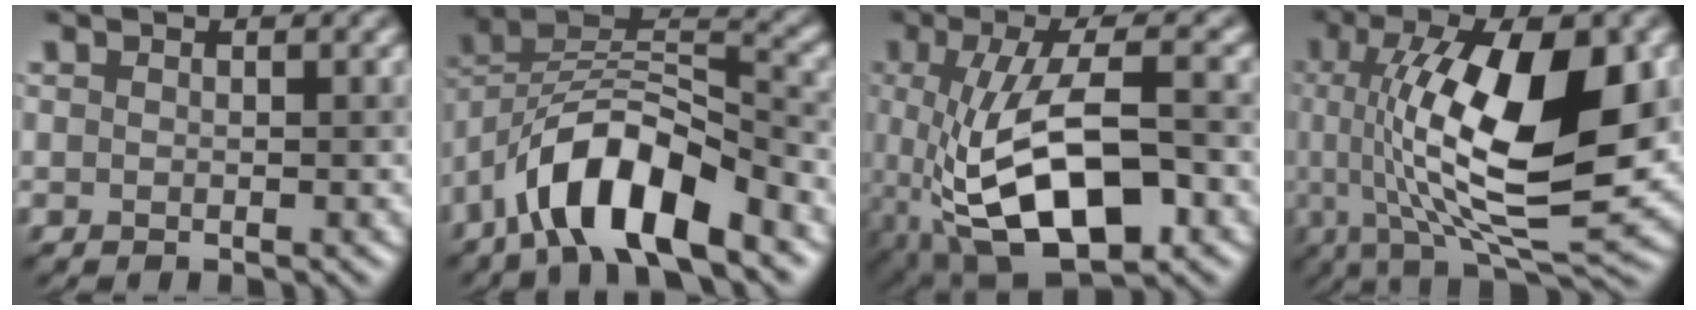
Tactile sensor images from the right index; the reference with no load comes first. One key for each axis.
{"total": 9.7, "fx": -5.5, "fy": 3.5, "fz": 7.2, "tx": -0.122, "ty": 0.019, "tz": -0.101}
{"total": 11.3, "fx": -2.8, "fy": 4.8, "fz": 9.9, "tx": -0.190, "ty": 0.002, "tz": -0.045}
{"total": 14.3, "fx": 2.0, "fy": 4.8, "fz": 13.4, "tx": -0.215, "ty": 0.002, "tz": 0.035}